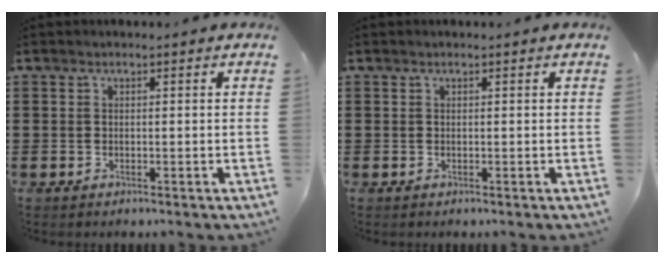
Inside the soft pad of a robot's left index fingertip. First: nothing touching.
{"total": 0.0}